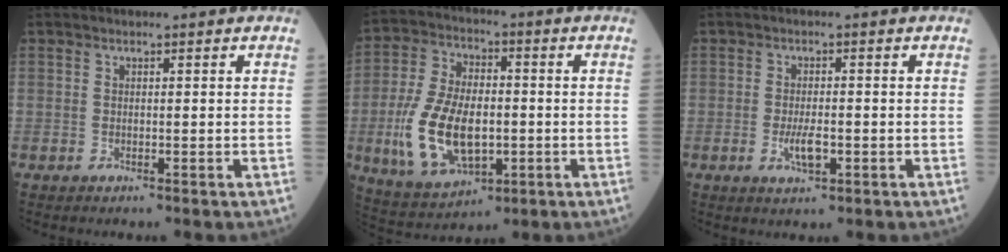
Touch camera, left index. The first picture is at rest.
{"total": 14.4, "force": [-2.6, 7.7, 11.9], "torque": [-0.256, 0.002, -0.037]}
{"total": 3.1, "force": [-0.9, 0.8, 2.9], "torque": [-0.057, -0.003, -0.013]}